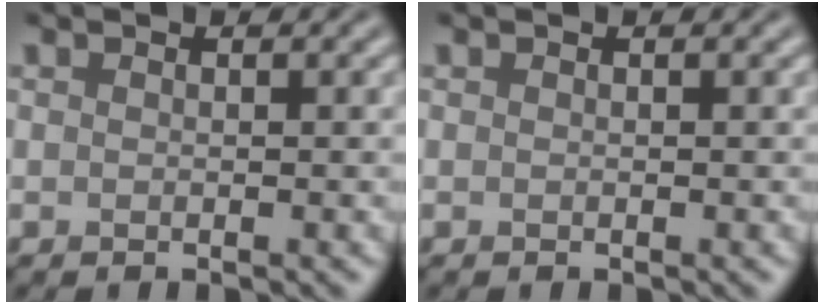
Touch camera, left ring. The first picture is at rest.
{"total": 0.0}